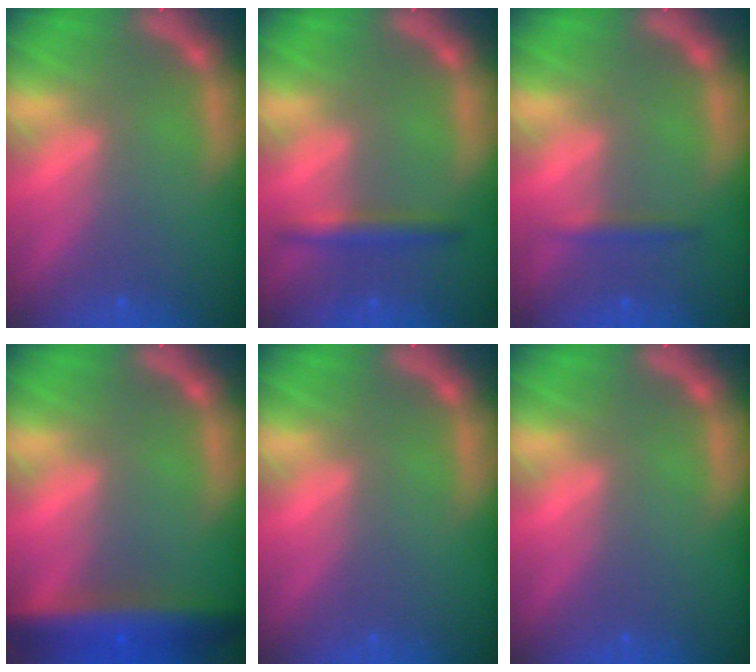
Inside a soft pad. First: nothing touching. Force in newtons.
{"total": 2.4}
{"total": 1.4}
{"total": 7.0}
{"total": 0.0}
{"total": 0.0}